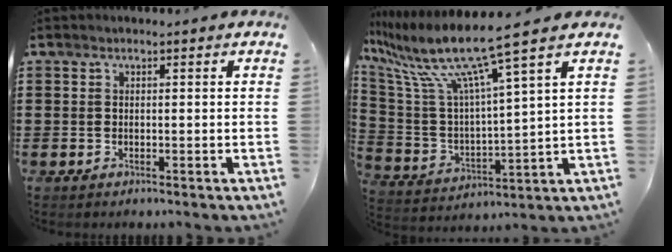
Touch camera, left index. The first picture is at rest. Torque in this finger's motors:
{"motor_torque": [2.14, 0.00, 1.01, 0.21]}